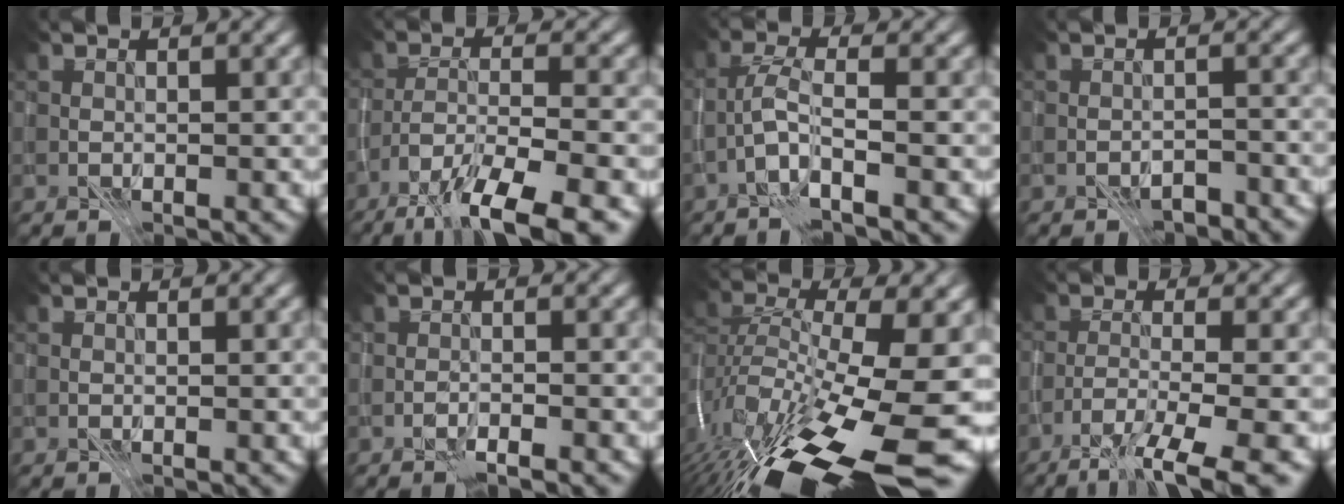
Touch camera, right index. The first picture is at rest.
{"total": 10.0, "force": [-6.8, 2.9, 6.7], "torque": [-0.110, -0.017, -0.104]}
{"total": 2.9, "force": [-1.4, 0.5, 2.5], "torque": [-0.053, 0.008, -0.037]}
{"total": 3.3, "force": [-2.8, 1.2, 1.4], "torque": [-0.024, 0.006, -0.036]}
{"total": 0.0}
{"total": 1.1, "force": [-0.9, 0.1, 0.5], "torque": [-0.007, 0.005, -0.018]}
{"total": 14.7, "force": [-6.4, 4.9, 12.2], "torque": [-0.242, -0.008, -0.102]}
{"total": 6.8, "force": [-4.2, 1.4, 5.2], "torque": [-0.080, 0.002, -0.071]}